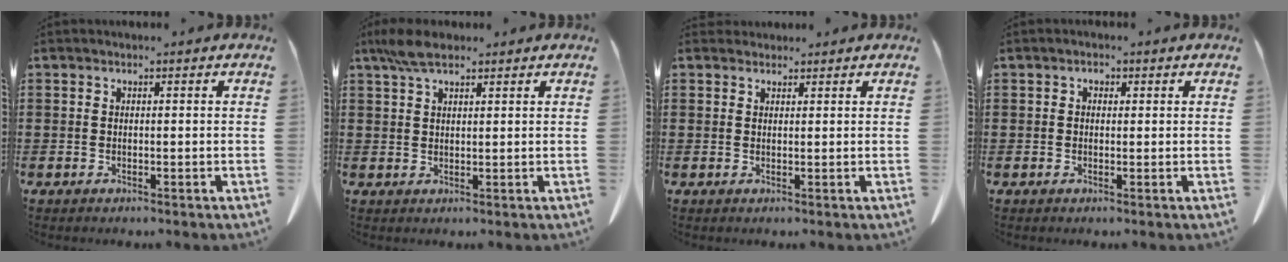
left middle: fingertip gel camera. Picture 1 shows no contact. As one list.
[{"total": 4.6, "force": [2.9, 1.5, 3.2], "torque": [-0.071, 0.004, 0.055]}, {"total": 1.4, "force": [1.3, 0.5, 0.0], "torque": [0.003, -0.004, 0.026]}, {"total": 1.0, "force": [0.3, 0.7, 0.7], "torque": [-0.017, 0.004, 0.005]}]